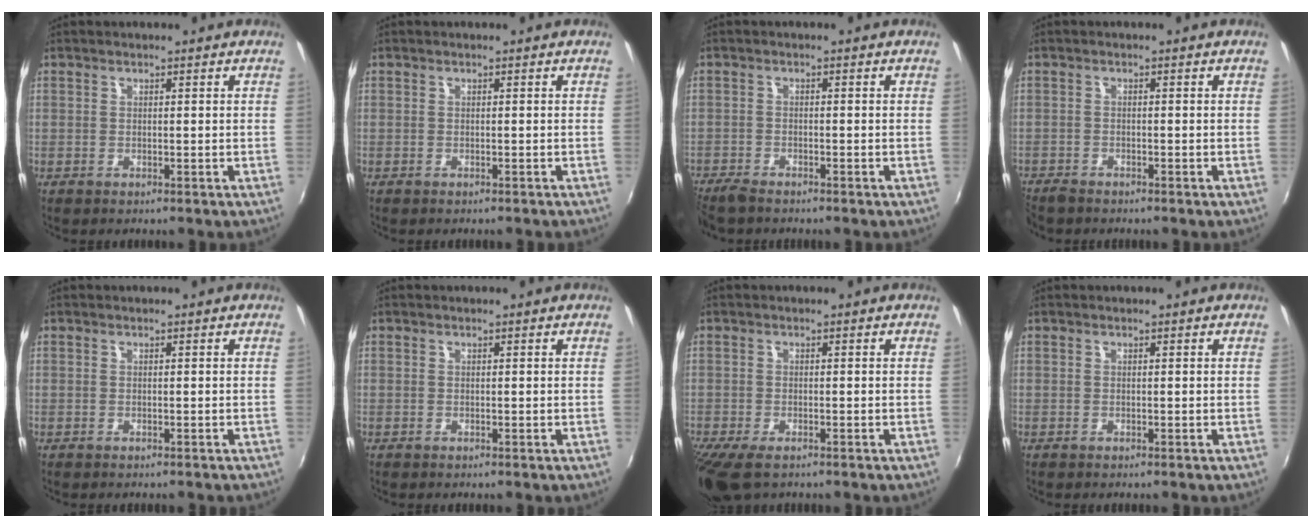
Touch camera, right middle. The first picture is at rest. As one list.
[{"total": 0.6, "force": [-0.5, 0.1, 0.2], "torque": [-0.003, -0.002, -0.008]}, {"total": 3.9, "force": [-3.6, 0.8, 1.4], "torque": [-0.041, -0.019, -0.070]}, {"total": 2.5, "force": [-2.4, 0.6, 0.5], "torque": [-0.020, -0.013, -0.047]}, {"total": 0.5, "force": [-0.5, 0.1, 0.2], "torque": [-0.003, -0.002, -0.008]}, {"total": 0.0}, {"total": 6.5, "force": [-4.7, 2.2, 3.9], "torque": [-0.096, -0.032, -0.086]}, {"total": 0.0}]